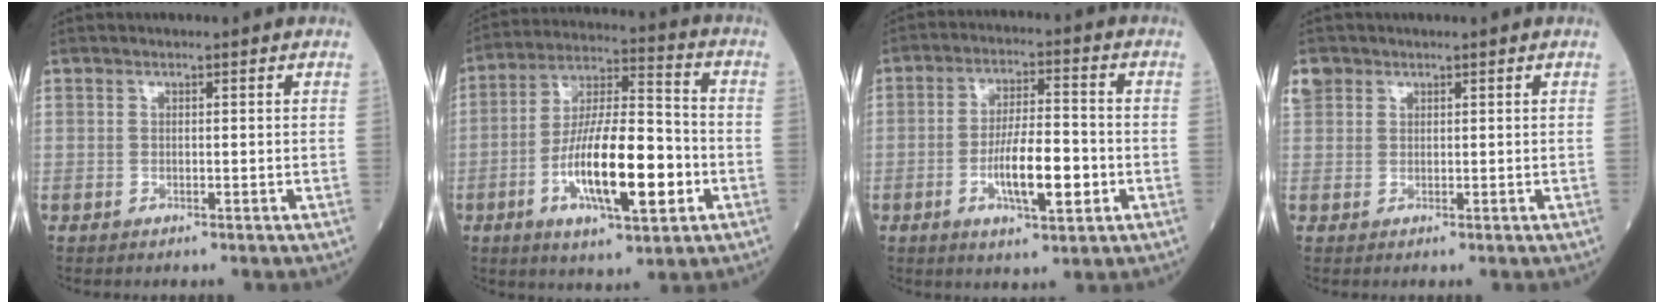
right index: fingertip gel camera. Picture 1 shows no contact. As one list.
[{"total": 16.5, "force": [-4.6, 4.1, 15.3], "torque": [-0.278, -0.001, -0.079]}, {"total": 9.6, "force": [-2.6, 2.3, 8.9], "torque": [-0.157, 0.001, -0.044]}, {"total": 2.3, "force": [1.1, 1.9, 0.4], "torque": [-0.007, 0.017, 0.020]}]